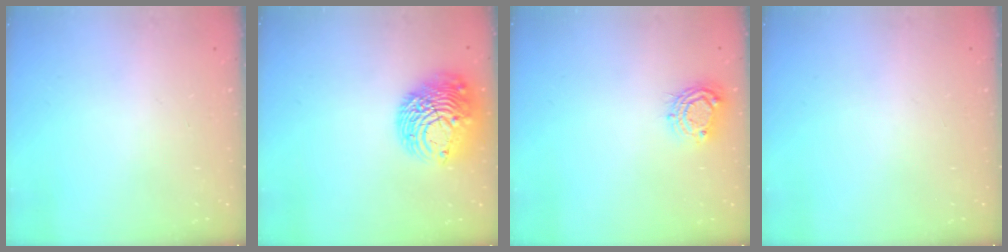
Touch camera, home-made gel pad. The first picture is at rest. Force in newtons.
{"total": 12.8, "press": 12.8, "slide": 1.5}
{"total": 8.1, "press": 8.1, "slide": 0.7}
{"total": 0.0}